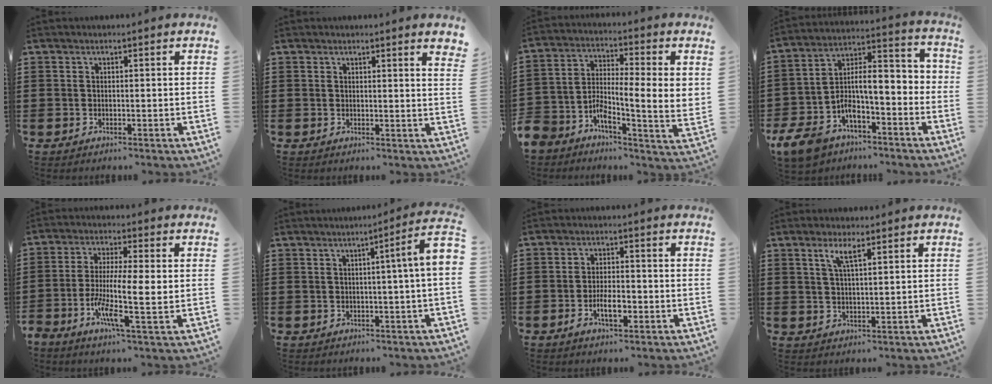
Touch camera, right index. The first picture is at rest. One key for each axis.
{"total": 1.7, "fx": 1.4, "fy": -0.1, "fz": 0.8, "tx": -0.011, "ty": -0.003, "tz": 0.025}
{"total": 6.5, "fx": -1.5, "fy": 1.8, "fz": 6.0, "tx": -0.127, "ty": -0.024, "tz": -0.030}
{"total": 8.0, "fx": -4.2, "fy": 3.6, "fz": 5.9, "tx": -0.107, "ty": -0.002, "tz": -0.083}
{"total": 7.9, "fx": -1.8, "fy": 1.4, "fz": 7.5, "tx": -0.143, "ty": -0.005, "tz": -0.034}
{"total": 4.7, "fx": 0.1, "fy": -0.5, "fz": 4.6, "tx": -0.076, "ty": -0.013, "tz": -0.003}
{"total": 4.4, "fx": -1.7, "fy": 1.7, "fz": 3.7, "tx": -0.069, "ty": 0.004, "tz": -0.031}
{"total": 3.5, "fx": 1.7, "fy": 0.6, "fz": 3.0, "tx": -0.064, "ty": 0.004, "tz": 0.028}